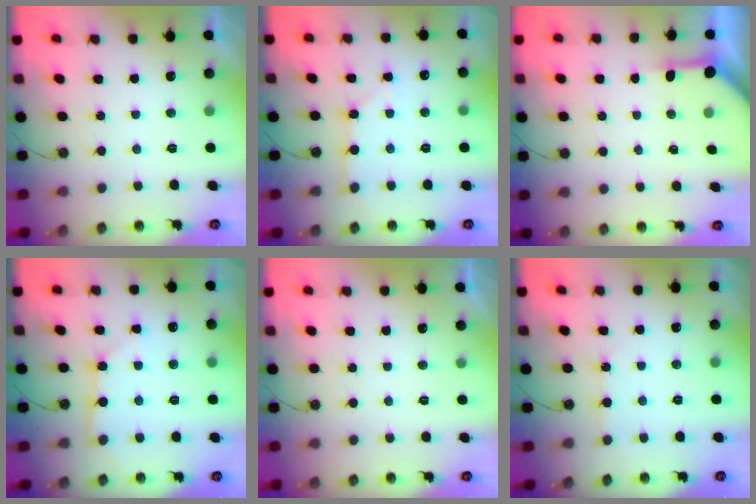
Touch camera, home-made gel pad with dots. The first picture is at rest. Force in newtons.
{"total": 2.3, "press": 2.2, "slide": 0.3}
{"total": 3.7, "press": 3.7, "slide": 0.2}
{"total": 2.7, "press": 2.7, "slide": 0.3}
{"total": 0.0}
{"total": 3.8, "press": 3.8, "slide": 0.4}